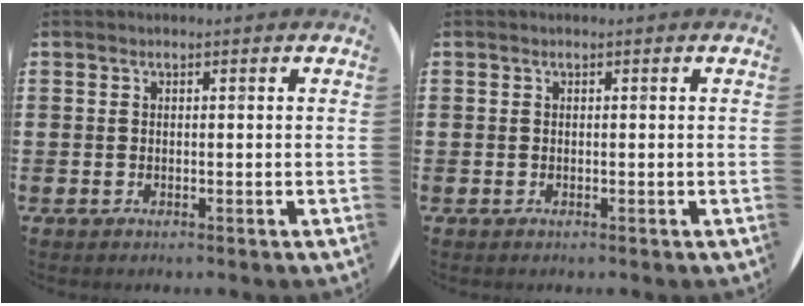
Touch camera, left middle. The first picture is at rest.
{"total": 0.0}